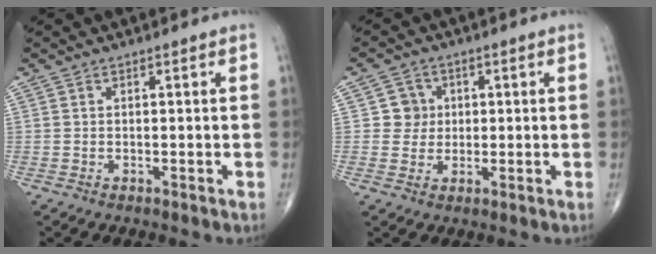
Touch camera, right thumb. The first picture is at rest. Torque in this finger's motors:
{"motor_torque": [0.01, 0.36, 0.14, 0.00, -0.03]}